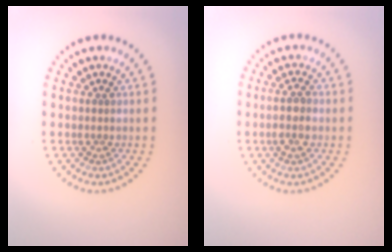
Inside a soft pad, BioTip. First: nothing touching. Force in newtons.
{"total": 2.1, "press": 2.0, "slide": 0.4}